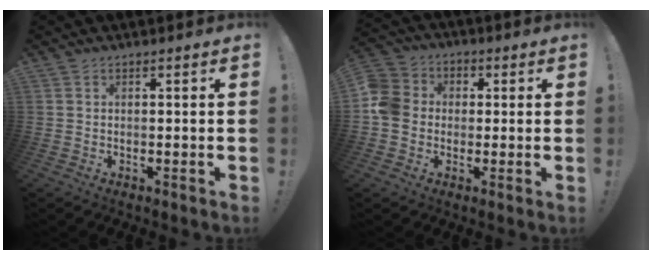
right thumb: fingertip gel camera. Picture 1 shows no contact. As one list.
[{"total": 9.8, "force": [-1.3, 8.7, 4.4], "torque": [-0.076, 0.028, -0.021]}]